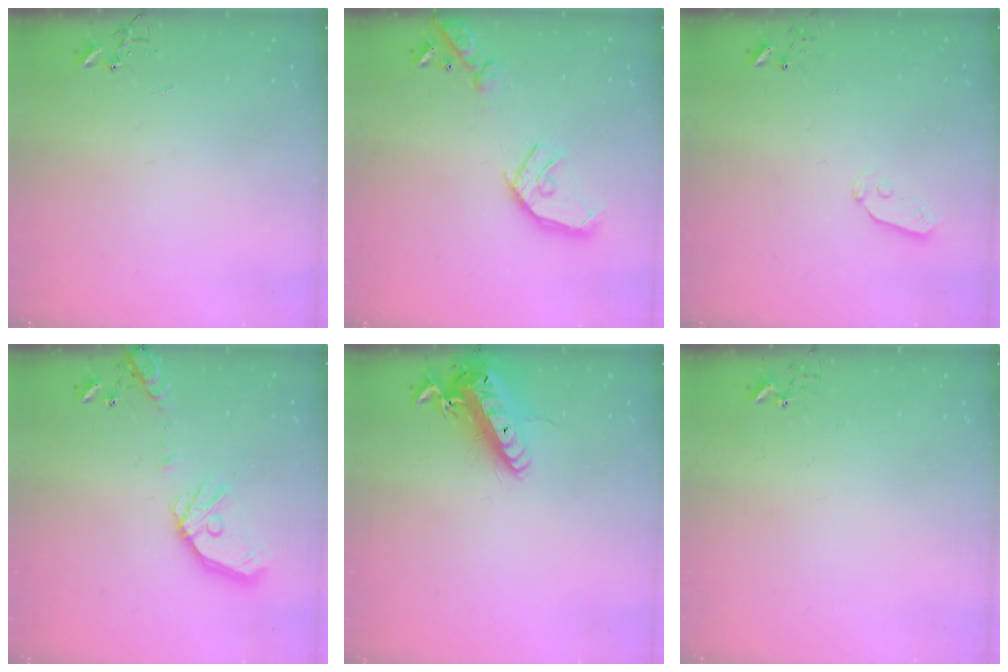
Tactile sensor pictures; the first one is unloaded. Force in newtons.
{"total": 16.6, "press": 16.4, "slide": 2.5}
{"total": 4.6, "press": 4.6, "slide": 0.3}
{"total": 15.7, "press": 15.4, "slide": 2.5}
{"total": 16.1, "press": 15.8, "slide": 3.2}
{"total": 2.7, "press": 2.7, "slide": 0.3}